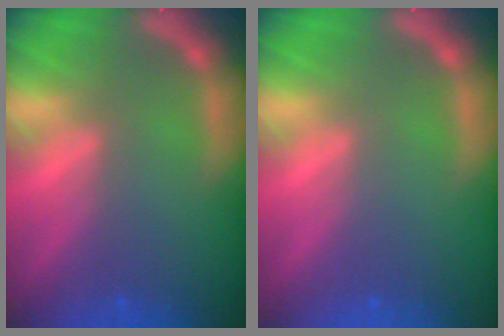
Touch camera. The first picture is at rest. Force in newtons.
{"total": 0.0}